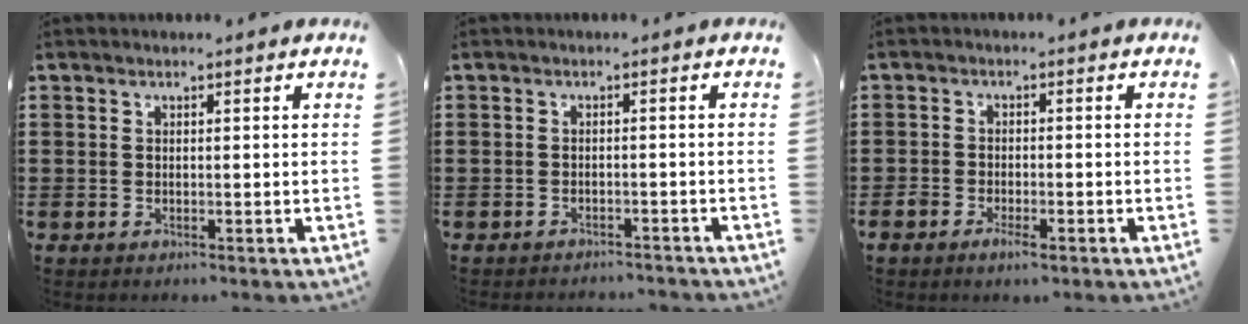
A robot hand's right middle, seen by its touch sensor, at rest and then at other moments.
{"total": 1.4, "force": [-1.4, 0.1, 0.0], "torque": [-0.004, 0.003, -0.030]}
{"total": 2.5, "force": [-1.7, 1.1, 1.5], "torque": [-0.034, 0.002, -0.035]}